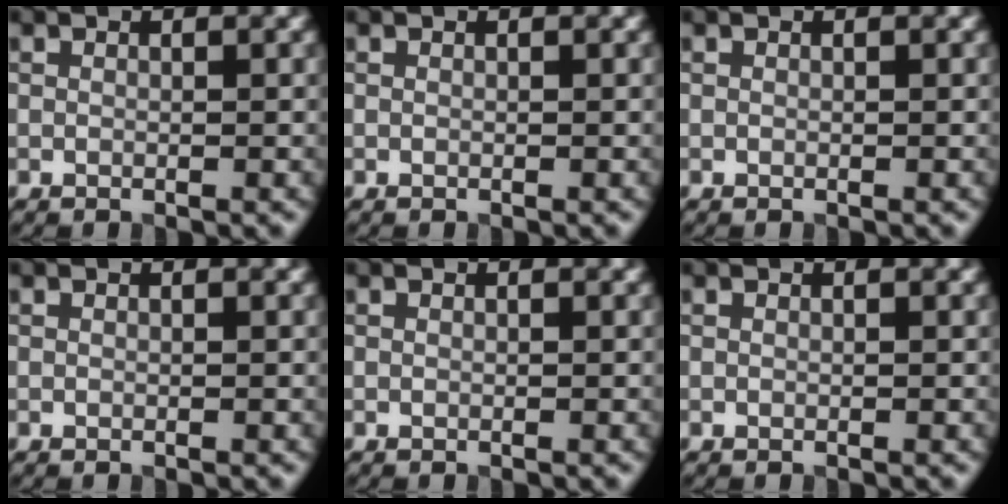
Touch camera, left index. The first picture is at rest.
{"total": 0.0}
{"total": 0.0}
{"total": 0.0}
{"total": 0.0}
{"total": 0.0}